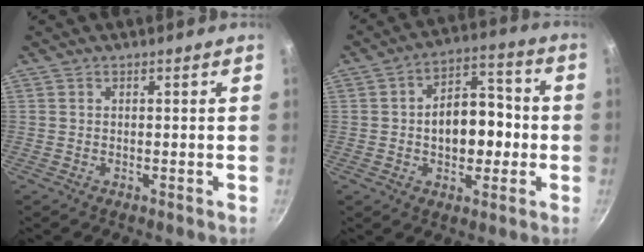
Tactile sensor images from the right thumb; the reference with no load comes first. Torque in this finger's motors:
{"motor_torque": [-0.36, 0.74, 0.77, -0.05, 0.17]}